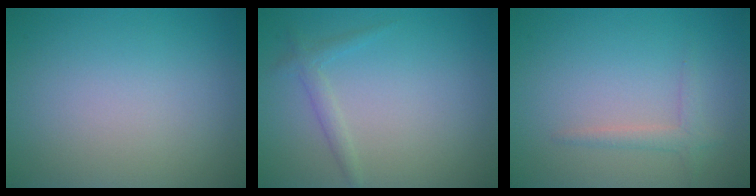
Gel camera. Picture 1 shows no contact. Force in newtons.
{"total": 1.4, "press": 1.4, "slide": 0.0}
{"total": 1.4, "press": 1.4, "slide": 0.1}